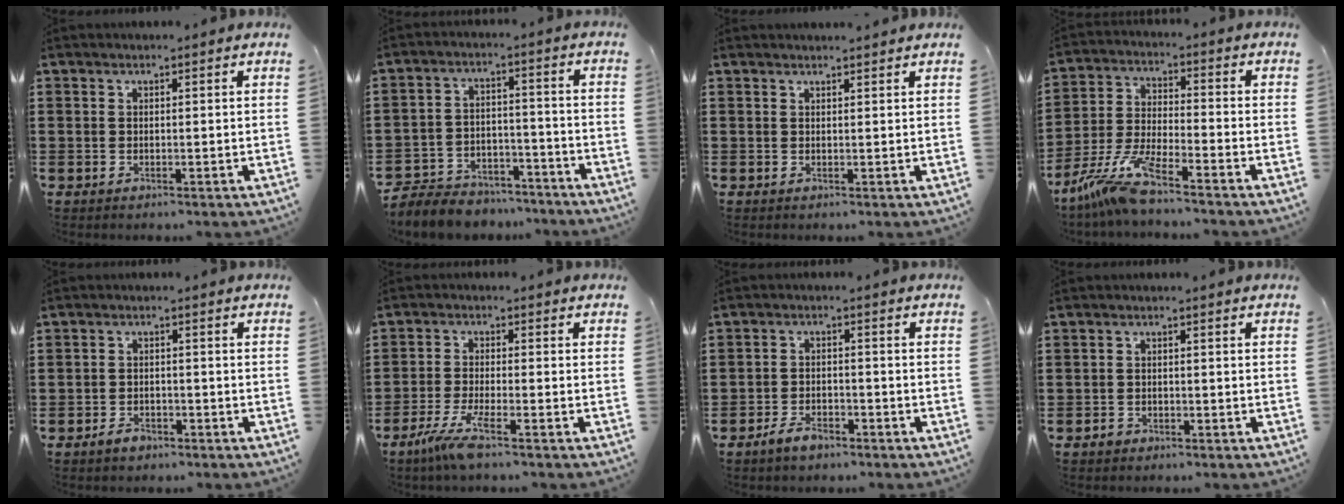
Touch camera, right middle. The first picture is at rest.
{"total": 6.0, "force": [-5.8, 1.6, 0.2], "torque": [-0.009, 0.015, -0.119]}
{"total": 1.0, "force": [1.0, -0.1, 0.2], "torque": [0.003, -0.005, 0.017]}
{"total": 8.2, "force": [-7.0, 0.0, 4.3], "torque": [-0.113, -0.017, -0.145]}
{"total": 2.2, "force": [-1.8, 1.1, 0.5], "torque": [-0.013, 0.002, -0.037]}
{"total": 5.2, "force": [-3.5, 0.0, 3.9], "torque": [-0.091, -0.018, -0.068]}
{"total": 3.2, "force": [-2.6, 1.3, 1.4], "torque": [-0.031, 0.005, -0.053]}
{"total": 1.5, "force": [-1.1, 0.8, 0.4], "torque": [-0.011, 0.001, -0.024]}